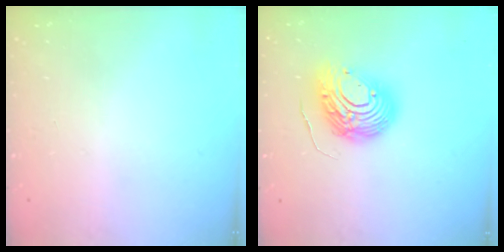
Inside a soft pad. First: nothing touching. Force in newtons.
{"total": 12.0, "press": 12.0, "slide": 1.1}